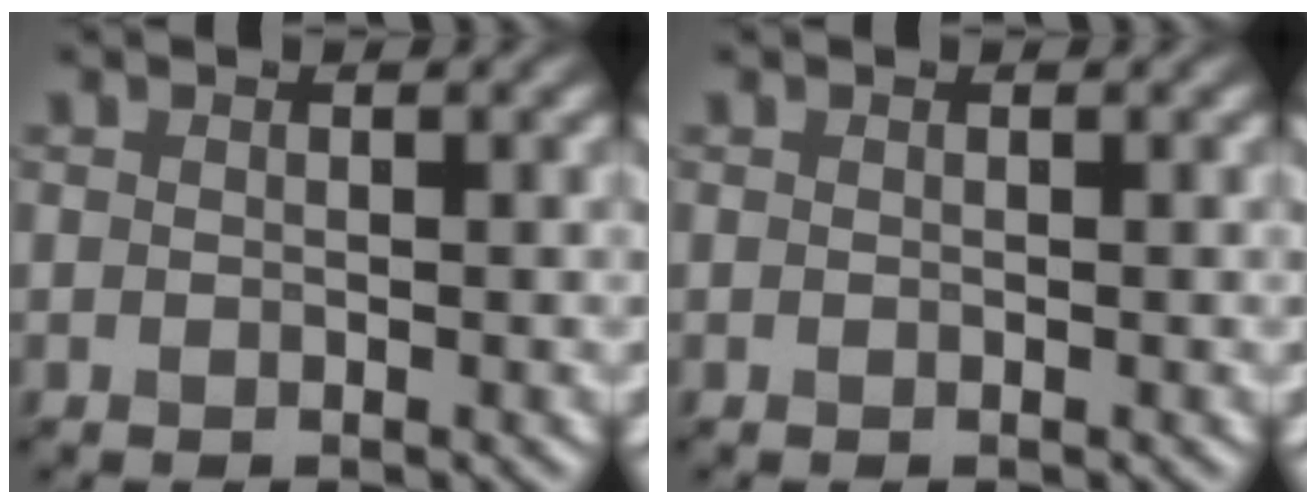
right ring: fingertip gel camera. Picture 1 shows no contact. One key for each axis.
{"total": 0.0}